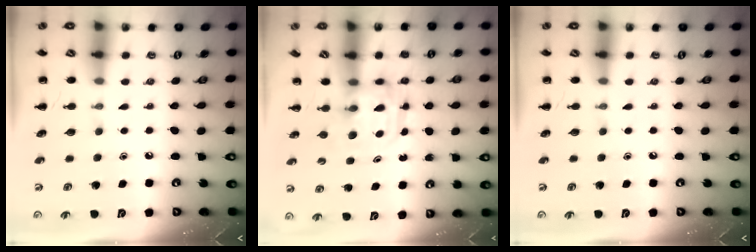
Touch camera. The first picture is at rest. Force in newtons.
{"total": 3.0, "press": 3.0, "slide": 0.2}
{"total": 0.0}